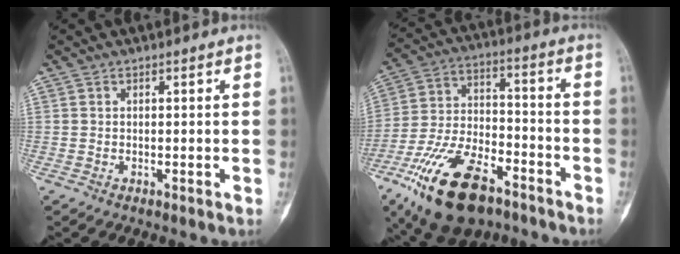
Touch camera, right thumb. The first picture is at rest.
{"total": 20.5, "force": [-12.1, 9.7, 13.4], "torque": [-0.257, 0.052, -0.215]}